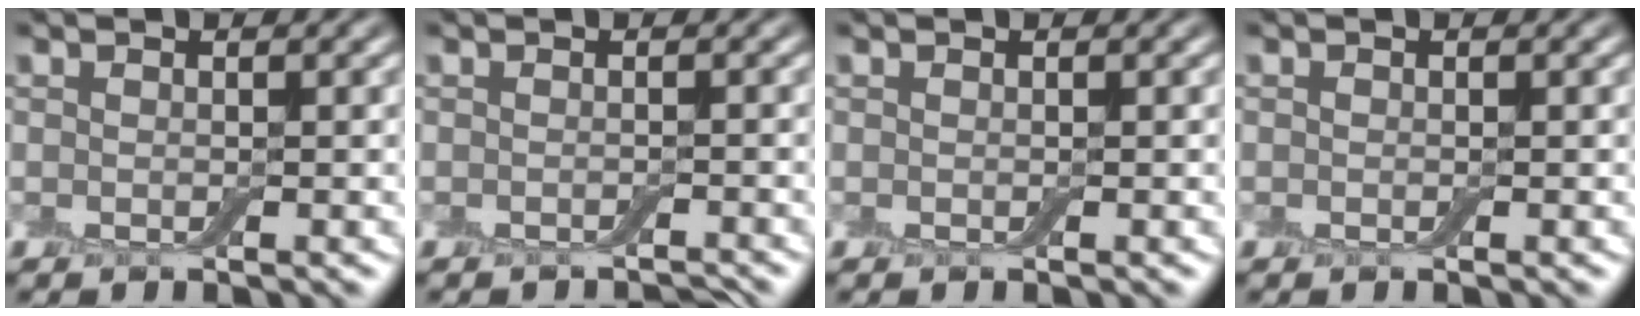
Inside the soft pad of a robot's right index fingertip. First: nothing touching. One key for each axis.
{"total": 1.2, "fx": -1.1, "fy": 0.0, "fz": 0.3, "tx": 0.000, "ty": -0.004, "tz": -0.018}
{"total": 0.0}
{"total": 0.0}